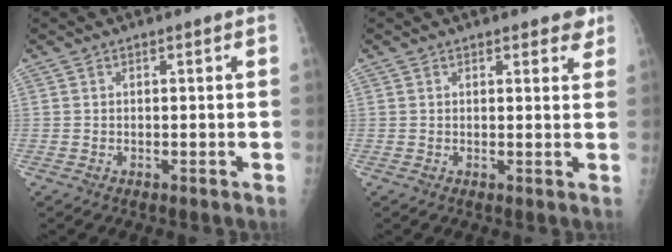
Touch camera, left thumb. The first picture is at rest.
{"total": 3.0, "force": [2.2, 1.3, 1.6], "torque": [0.005, -0.010, 0.023]}